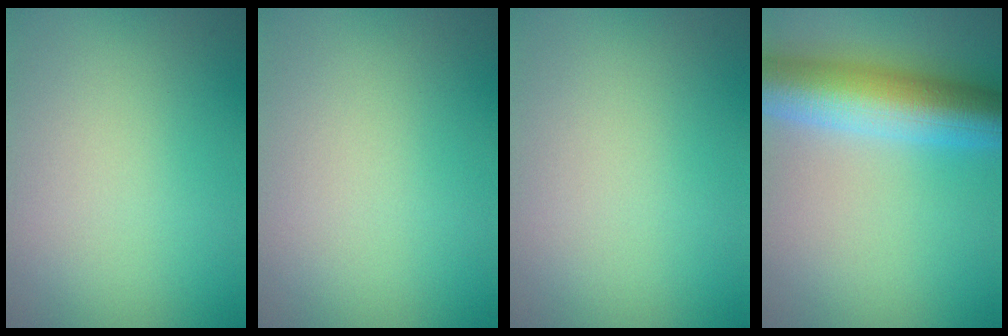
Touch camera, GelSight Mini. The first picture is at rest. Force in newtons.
{"total": 0.0}
{"total": 0.0}
{"total": 9.5, "press": 9.5, "slide": 0.1}